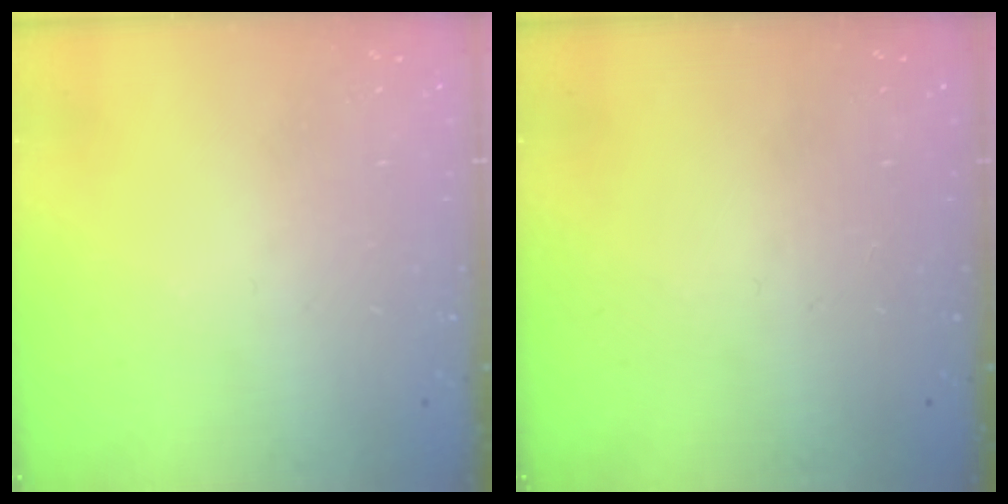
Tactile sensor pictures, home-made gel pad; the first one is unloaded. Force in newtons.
{"total": 0.0}